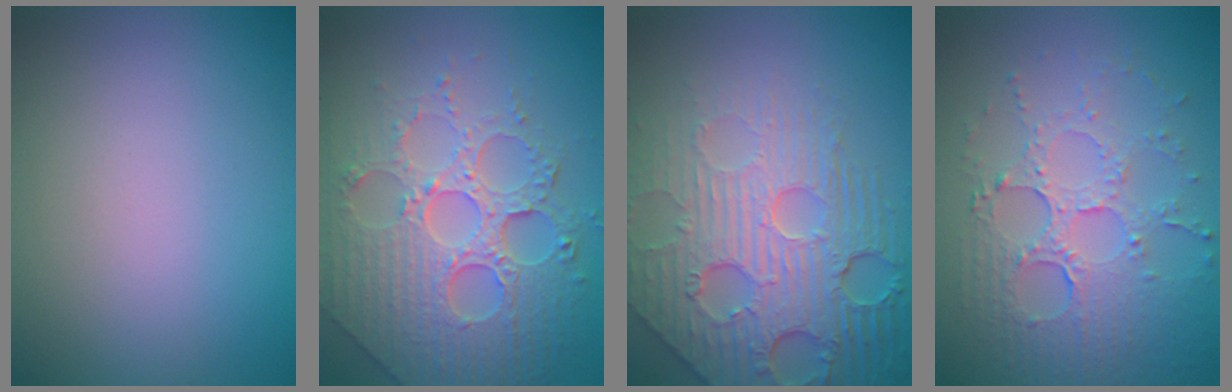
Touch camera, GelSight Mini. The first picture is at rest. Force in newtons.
{"total": 8.1, "press": 6.0, "slide": 5.5}
{"total": 8.5, "press": 6.0, "slide": 6.1}
{"total": 5.6, "press": 3.9, "slide": 4.0}